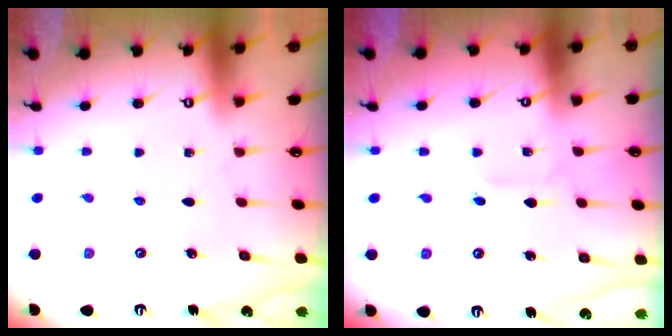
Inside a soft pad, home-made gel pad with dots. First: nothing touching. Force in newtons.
{"total": 3.0, "press": 2.8, "slide": 1.0}